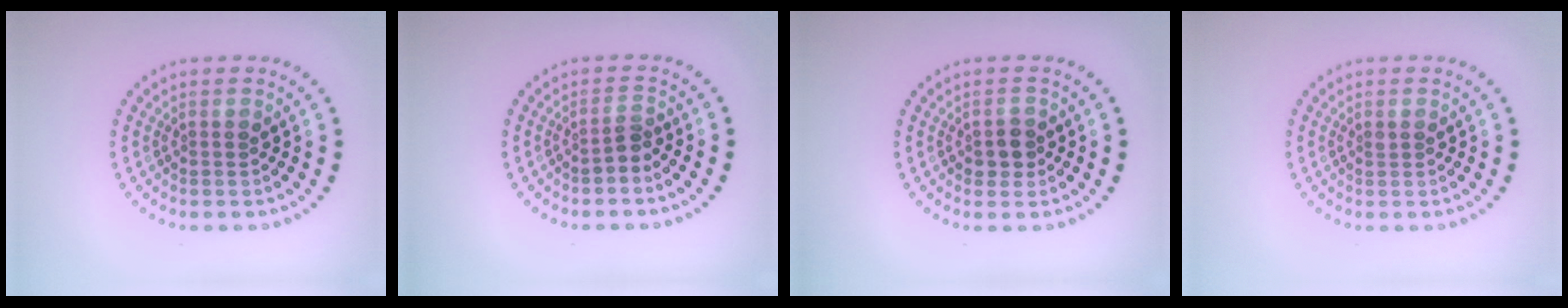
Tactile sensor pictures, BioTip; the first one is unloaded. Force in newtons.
{"total": 1.3, "press": 0.8, "slide": 1.0}
{"total": 1.7, "press": 1.6, "slide": 0.5}
{"total": 0.6, "press": 0.5, "slide": 0.3}